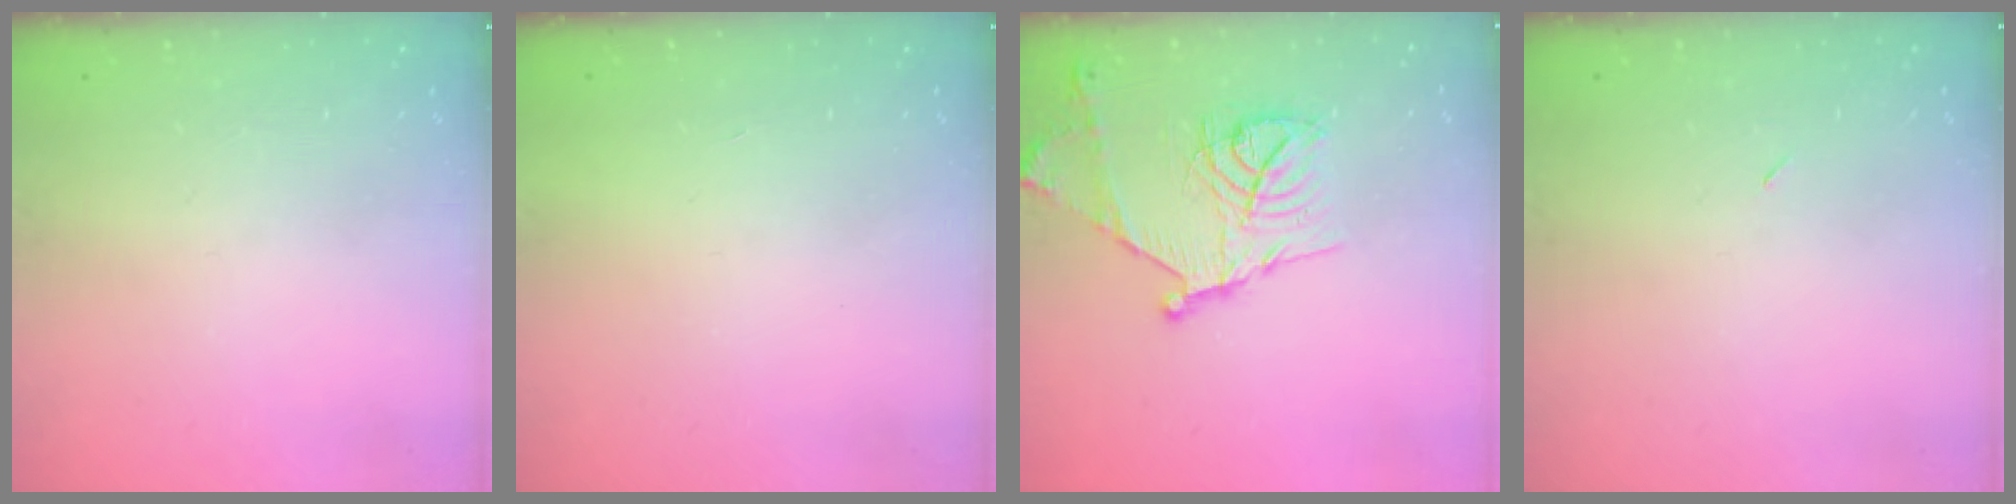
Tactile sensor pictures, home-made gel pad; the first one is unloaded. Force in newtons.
{"total": 1.6, "press": 1.6, "slide": 0.1}
{"total": 17.5, "press": 17.5, "slide": 1.2}
{"total": 2.3, "press": 2.0, "slide": 1.2}